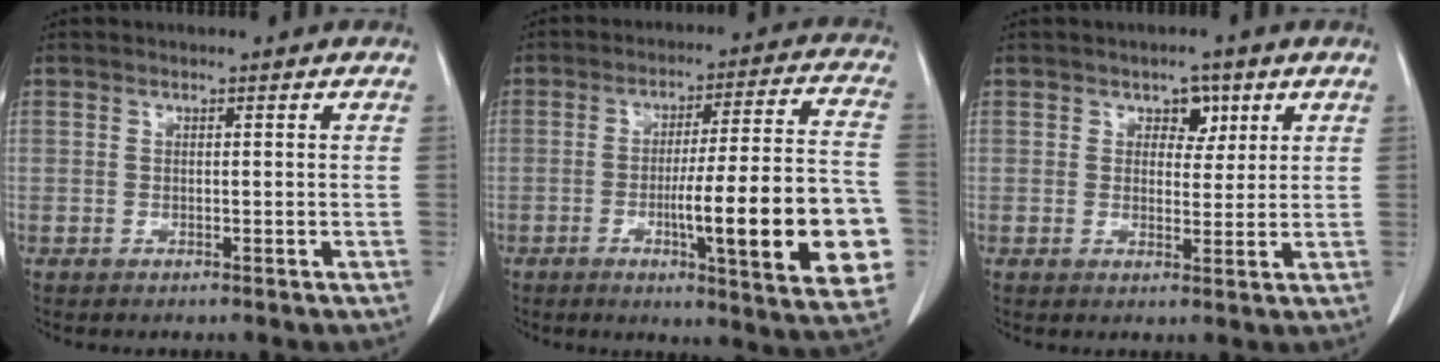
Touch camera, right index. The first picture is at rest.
{"total": 20.7, "force": [-5.1, 1.8, 20.0], "torque": [-0.216, 0.008, -0.061]}
{"total": 3.4, "force": [1.6, 2.2, 1.9], "torque": [-0.020, 0.005, 0.024]}